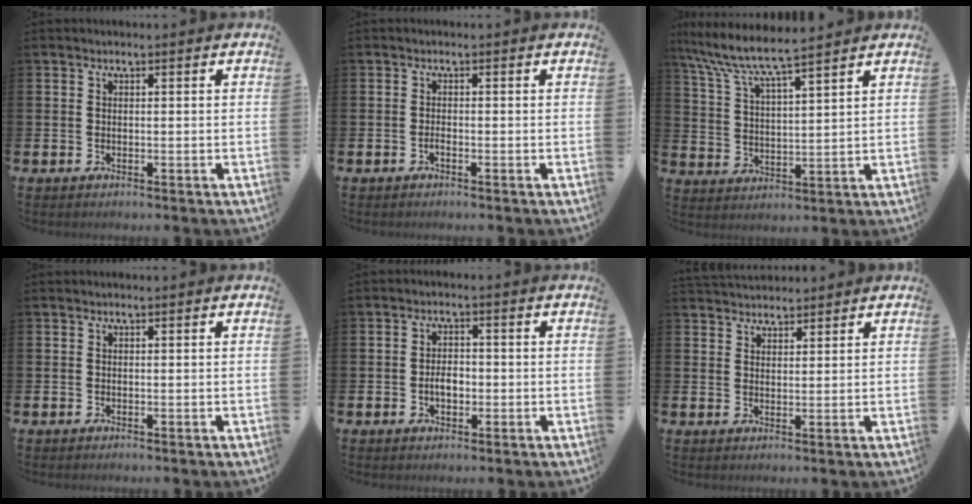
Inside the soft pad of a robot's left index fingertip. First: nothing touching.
{"total": 0.6, "force": [-0.5, 0.1, 0.3], "torque": [-0.014, 0.000, -0.007]}
{"total": 7.6, "force": [7.1, 0.2, 2.6], "torque": [-0.080, -0.043, 0.123]}
{"total": 0.0}
{"total": 2.8, "force": [-0.7, 1.7, 2.1], "torque": [-0.022, -0.004, -0.018]}
{"total": 3.2, "force": [3.1, 1.0, -0.1], "torque": [0.003, -0.013, 0.056]}